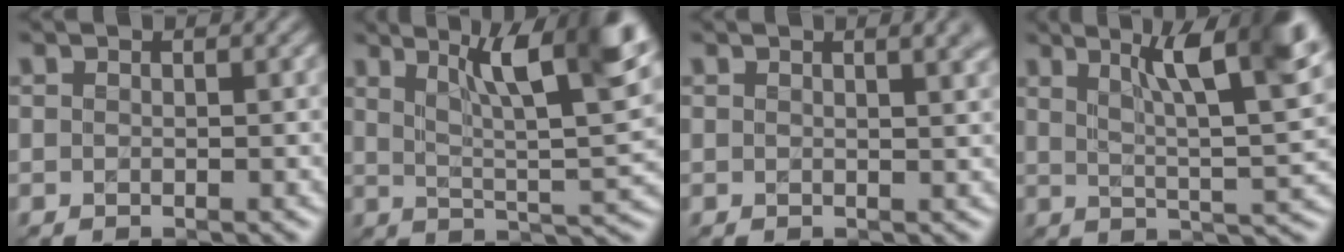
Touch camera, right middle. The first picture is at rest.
{"total": 10.6, "force": [5.0, 2.6, 9.0], "torque": [-0.130, 0.009, 0.081]}
{"total": 2.9, "force": [1.6, 1.1, 2.2], "torque": [-0.007, 0.008, 0.016]}
{"total": 9.7, "force": [4.3, 2.1, 8.4], "torque": [-0.118, 0.012, 0.070]}